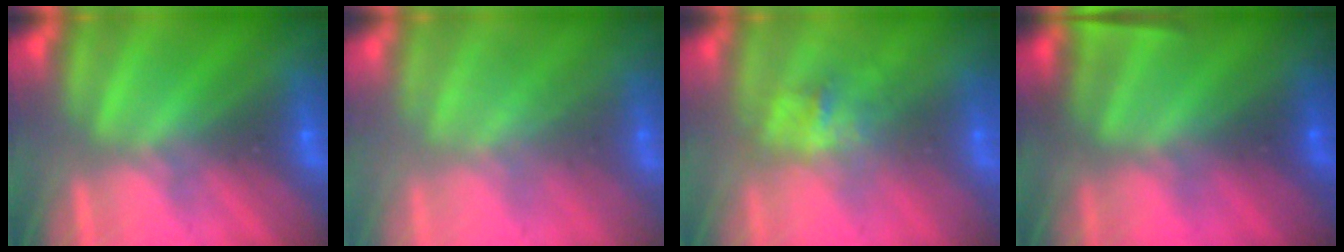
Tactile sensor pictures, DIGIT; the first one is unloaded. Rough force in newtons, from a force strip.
{"total": 2.1}
{"total": 2.9}
{"total": 4.7}